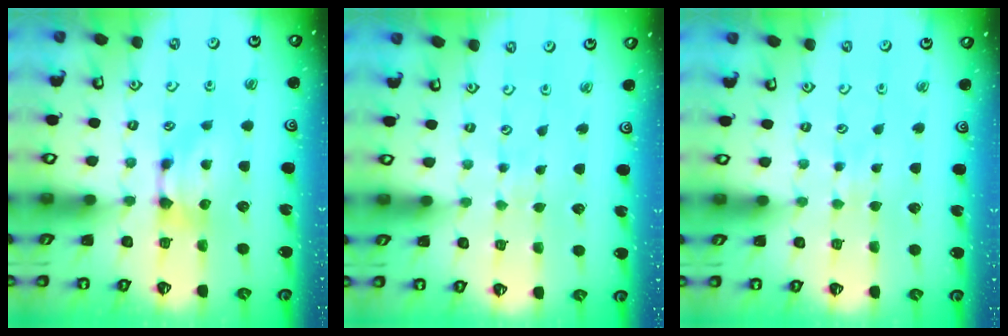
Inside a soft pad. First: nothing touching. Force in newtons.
{"total": 5.8, "press": 5.8, "slide": 0.2}
{"total": 3.3, "press": 3.3, "slide": 0.4}